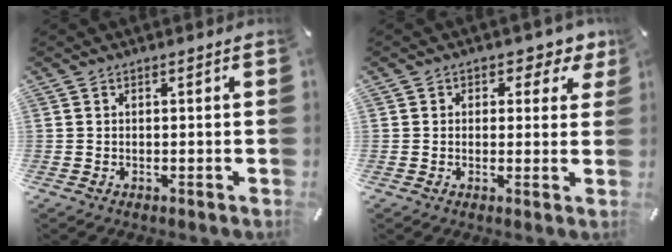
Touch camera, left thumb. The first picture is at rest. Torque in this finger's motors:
{"motor_torque": [-0.06, -0.23, 0.00, 0.01, -0.06]}